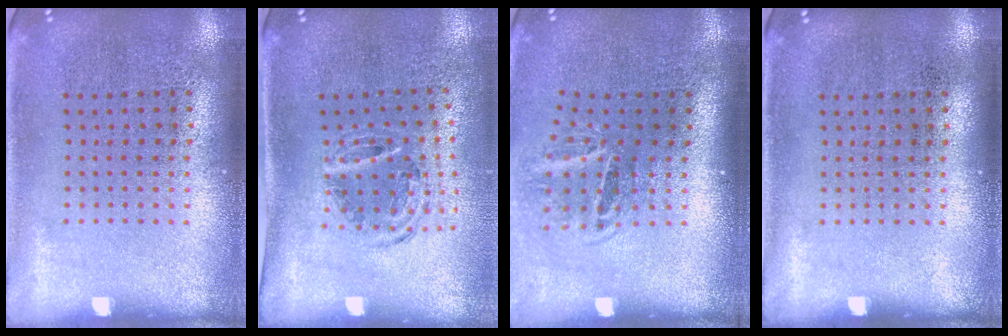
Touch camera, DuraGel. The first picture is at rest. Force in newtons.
{"total": 0.9, "press": 0.9, "slide": 0.2}
{"total": 1.8, "press": 1.2, "slide": 1.3}
{"total": 0.0}